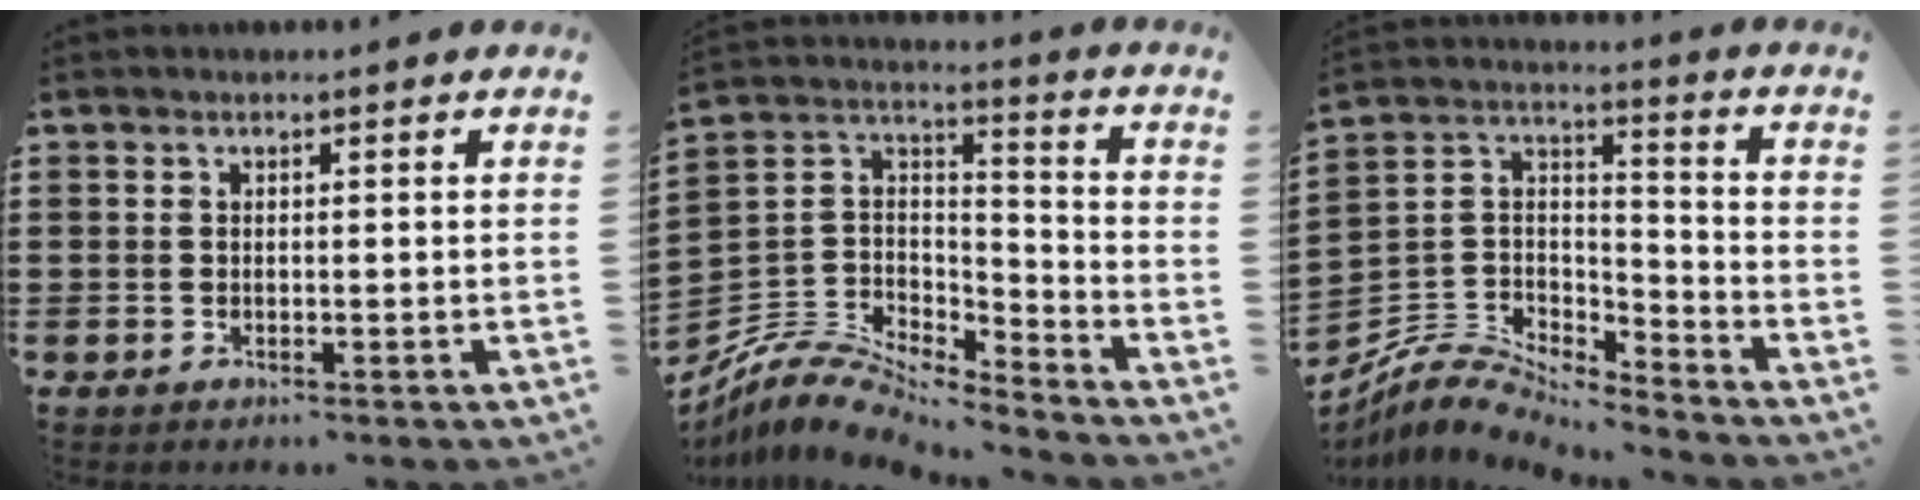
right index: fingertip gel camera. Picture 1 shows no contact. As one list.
[{"total": 8.2, "force": [-7.6, 2.4, 2.0], "torque": [-0.058, 0.003, -0.156]}, {"total": 7.1, "force": [-6.7, 1.9, 1.3], "torque": [-0.045, 0.001, -0.139]}]